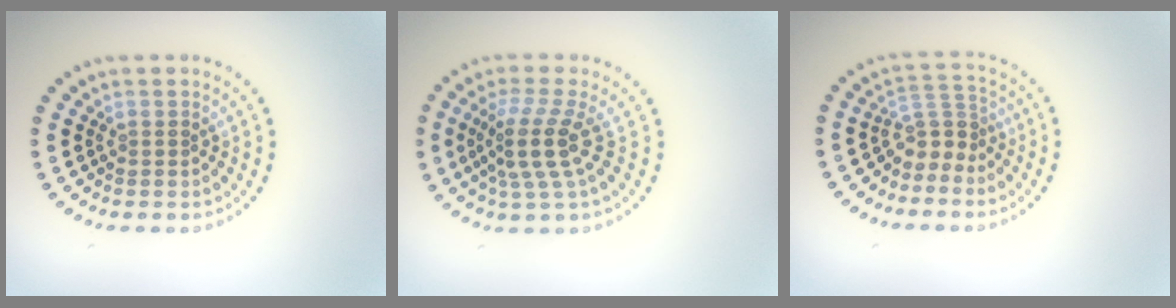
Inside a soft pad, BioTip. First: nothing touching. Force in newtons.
{"total": 3.9, "press": 2.8, "slide": 2.7}
{"total": 2.7, "press": 1.9, "slide": 2.0}